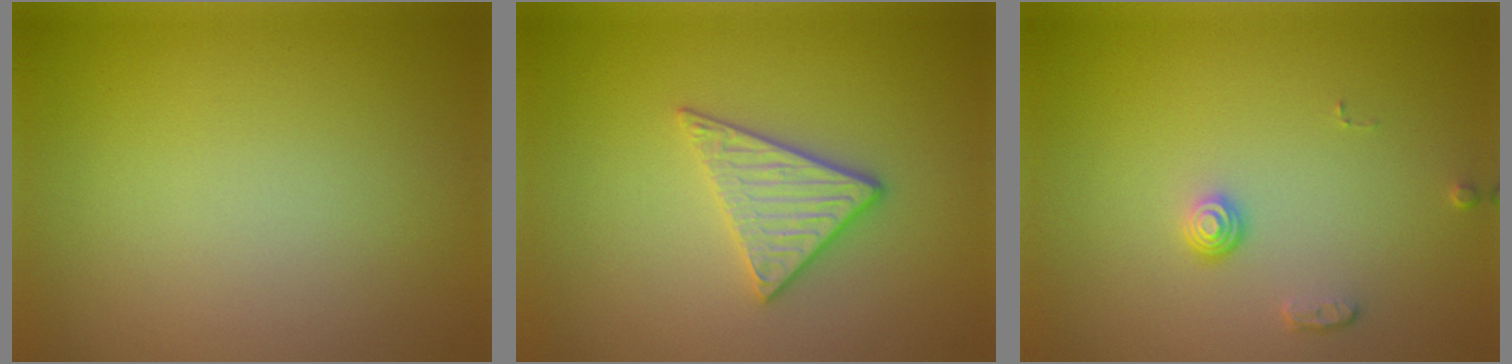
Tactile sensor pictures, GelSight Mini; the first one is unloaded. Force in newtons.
{"total": 3.3, "press": 2.9, "slide": 1.5}
{"total": 1.3, "press": 1.0, "slide": 0.9}